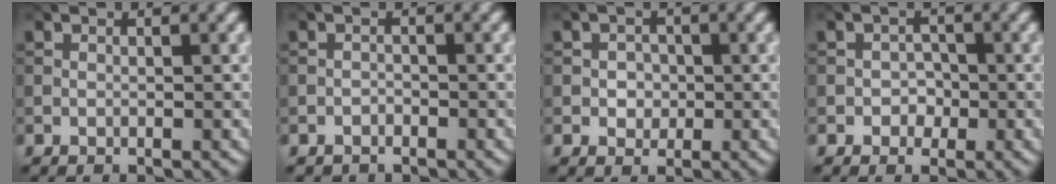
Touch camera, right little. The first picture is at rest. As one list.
[{"total": 0.9, "force": [-0.8, 0.5, 0.0], "torque": [0.003, 0.003, -0.016]}, {"total": 1.6, "force": [-0.1, 1.4, 0.7], "torque": [-0.009, 0.000, -0.004]}, {"total": 1.5, "force": [-0.5, 1.4, 0.5], "torque": [-0.001, 0.003, -0.011]}]